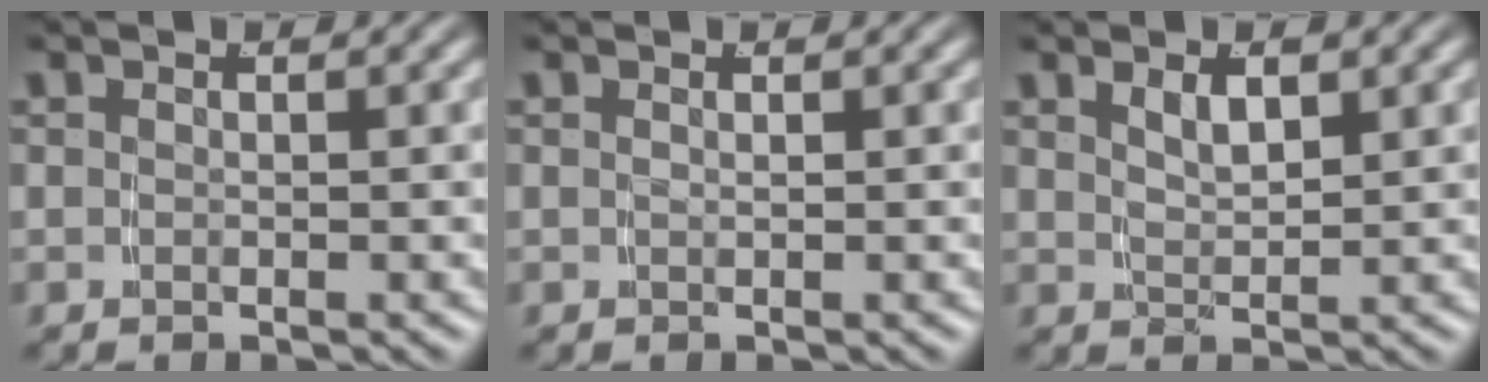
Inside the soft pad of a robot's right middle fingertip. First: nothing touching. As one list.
[{"total": 0.6, "force": [0.1, -0.5, 0.2], "torque": [-0.001, -0.002, 0.008]}, {"total": 2.0, "force": [0.9, 0.3, 1.8], "torque": [-0.022, -0.007, 0.027]}]